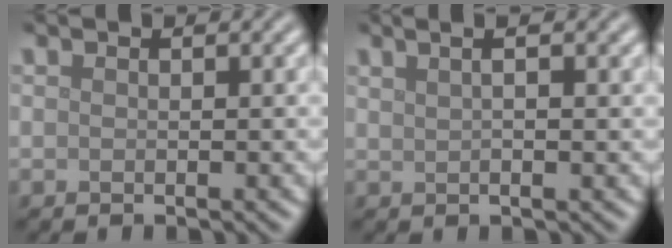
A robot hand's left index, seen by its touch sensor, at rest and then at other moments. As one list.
[{"total": 3.9, "force": [1.8, 1.7, 3.1], "torque": [-0.030, 0.022, 0.005]}]